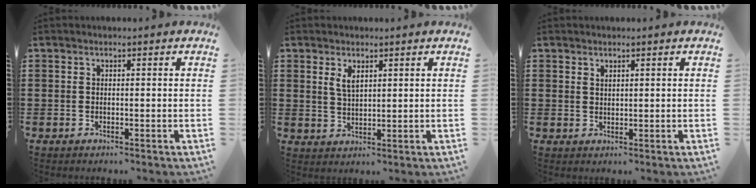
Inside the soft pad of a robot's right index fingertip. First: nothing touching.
{"total": 2.6, "force": [1.4, 1.1, 1.9], "torque": [-0.042, 0.002, 0.025]}
{"total": 0.9, "force": [0.8, 0.4, 0.2], "torque": [-0.006, 0.001, 0.014]}